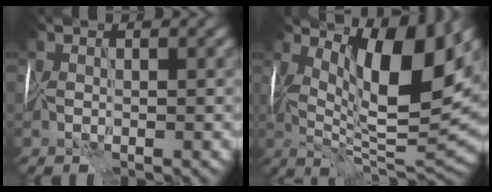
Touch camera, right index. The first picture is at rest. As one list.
[{"total": 10.8, "force": [4.0, 3.5, 9.4], "torque": [-0.156, -0.008, 0.073]}]